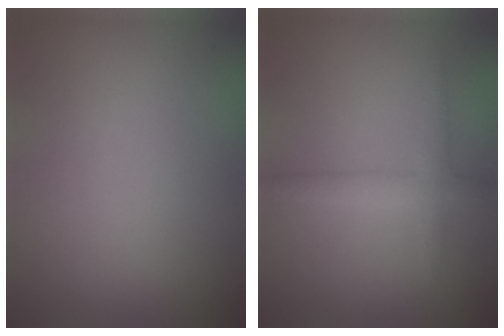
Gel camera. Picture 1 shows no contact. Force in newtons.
{"total": 2.3, "press": 2.3, "slide": 0.1}